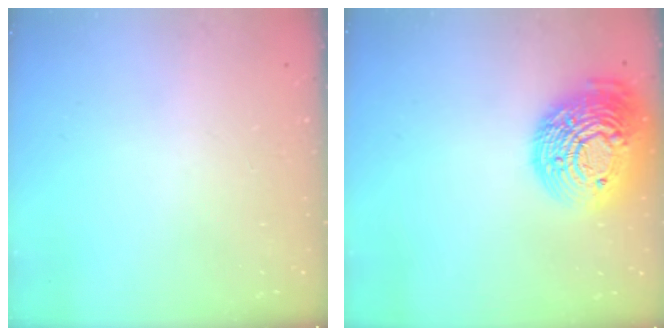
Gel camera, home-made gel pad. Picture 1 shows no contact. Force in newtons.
{"total": 22.1, "press": 22.0, "slide": 1.7}